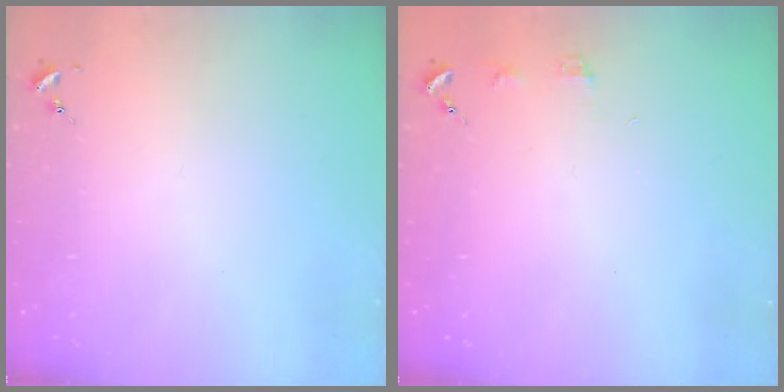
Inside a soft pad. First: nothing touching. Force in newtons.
{"total": 3.9, "press": 3.8, "slide": 0.5}